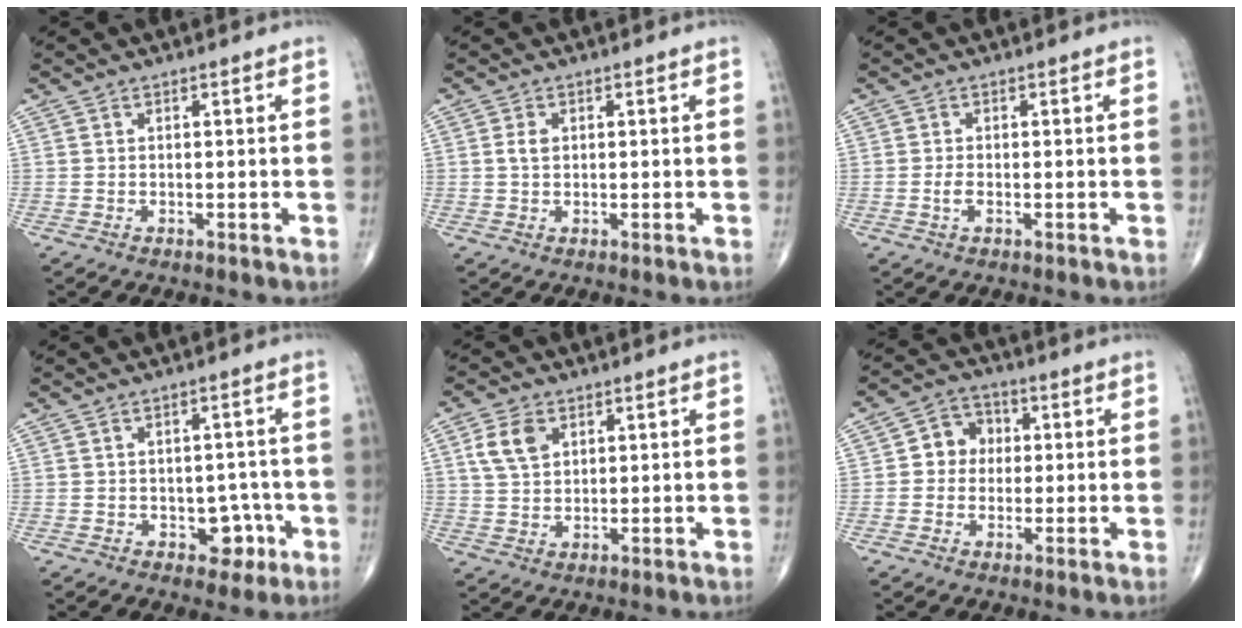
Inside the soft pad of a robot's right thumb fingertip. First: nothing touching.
{"total": 1.9, "force": [0.3, 1.3, 1.4], "torque": [-0.026, 0.003, 0.008]}
{"total": 1.5, "force": [-0.4, 0.7, 1.3], "torque": [-0.028, 0.002, -0.010]}
{"total": 4.9, "force": [-1.8, 3.5, 2.9], "torque": [-0.004, 0.016, -0.019]}
{"total": 6.1, "force": [2.4, 4.0, 3.8], "torque": [-0.065, -0.005, 0.048]}
{"total": 6.3, "force": [0.5, 5.6, 3.0], "torque": [-0.018, 0.014, -0.003]}